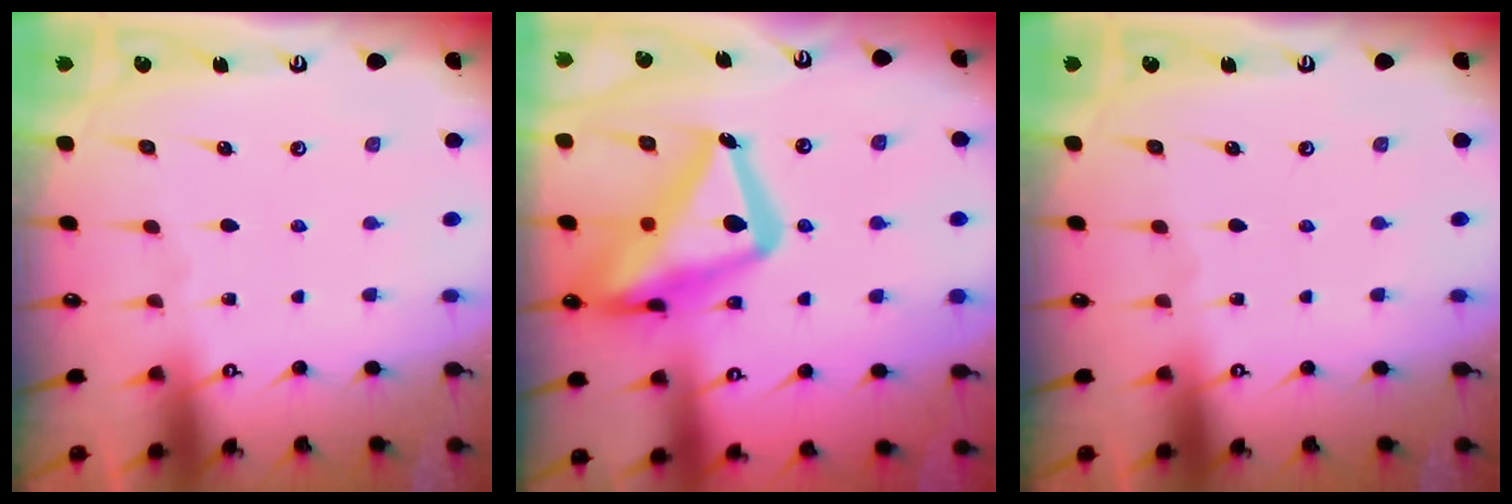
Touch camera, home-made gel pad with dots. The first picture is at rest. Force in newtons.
{"total": 24.5, "press": 24.4, "slide": 2.0}
{"total": 0.0}